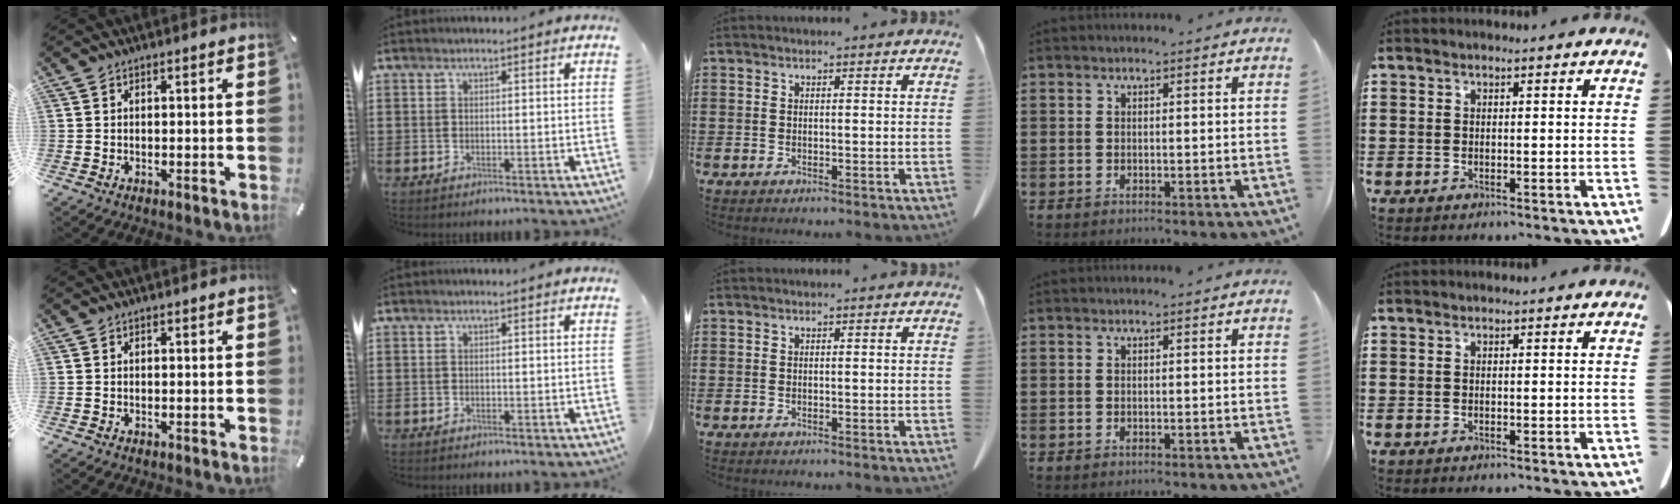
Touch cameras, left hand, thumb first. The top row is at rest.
{}